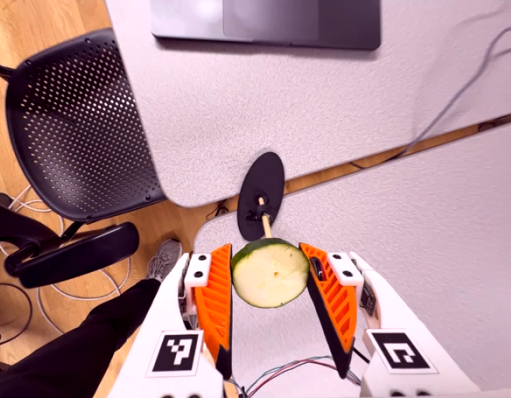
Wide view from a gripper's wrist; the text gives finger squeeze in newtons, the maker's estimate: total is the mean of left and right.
{"total": 8.2, "left": 7.8, "right": 8.6}